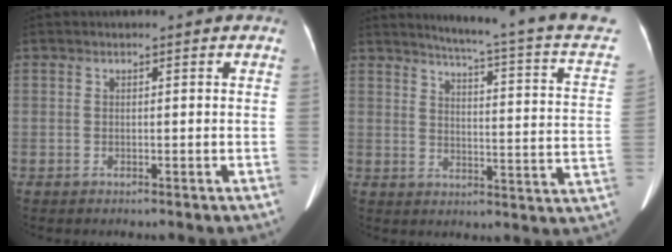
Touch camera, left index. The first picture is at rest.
{"total": 20.4, "force": [18.2, -1.1, 9.3], "torque": [-0.134, -0.086, 0.203]}